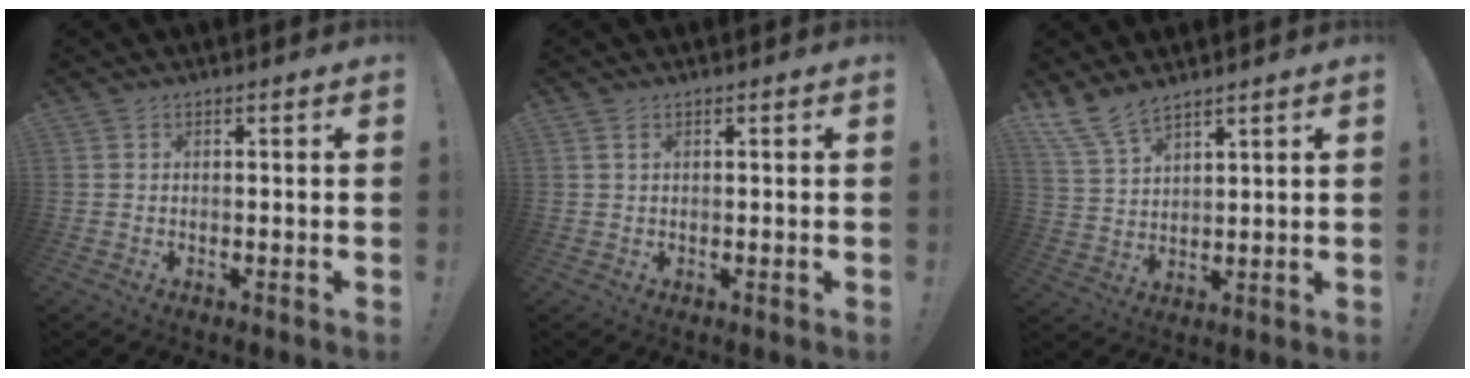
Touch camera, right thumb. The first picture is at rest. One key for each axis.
{"total": 1.2, "fx": 0.6, "fy": 0.6, "fz": 0.8, "tx": -0.012, "ty": 0.000, "tz": 0.011}
{"total": 8.1, "fx": 6.9, "fy": 2.7, "fz": 3.3, "tx": -0.082, "ty": -0.035, "tz": 0.136}